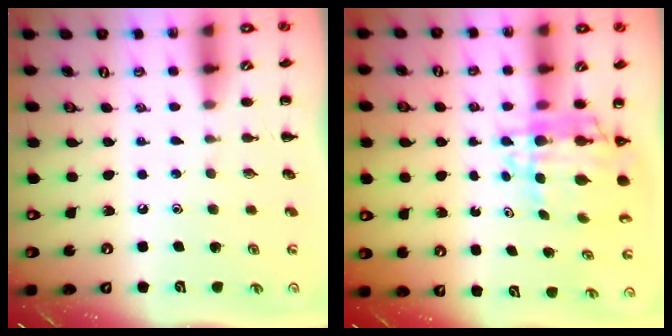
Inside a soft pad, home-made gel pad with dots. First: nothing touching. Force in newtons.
{"total": 8.0, "press": 7.4, "slide": 3.0}